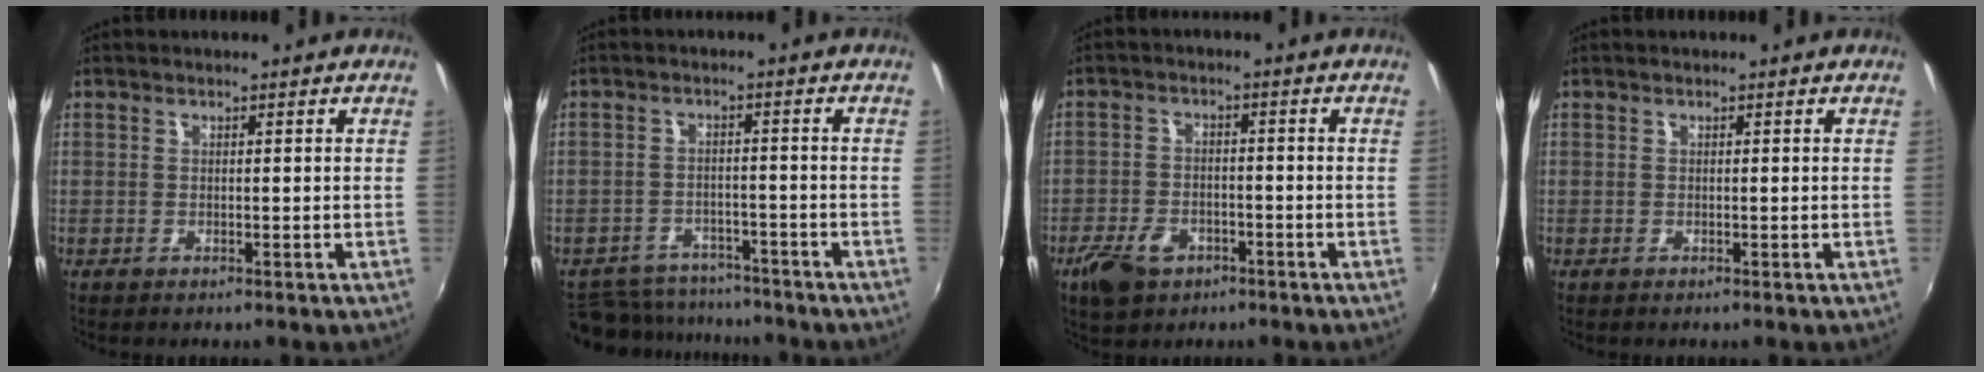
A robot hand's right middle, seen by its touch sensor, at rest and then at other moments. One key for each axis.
{"total": 11.9, "fx": -10.4, "fy": 4.9, "fz": 3.1, "tx": -0.084, "ty": 0.008, "tz": -0.148}
{"total": 8.3, "fx": -5.0, "fy": 5.0, "fz": 4.3, "tx": -0.116, "ty": -0.009, "tz": -0.086}
{"total": 0.0}